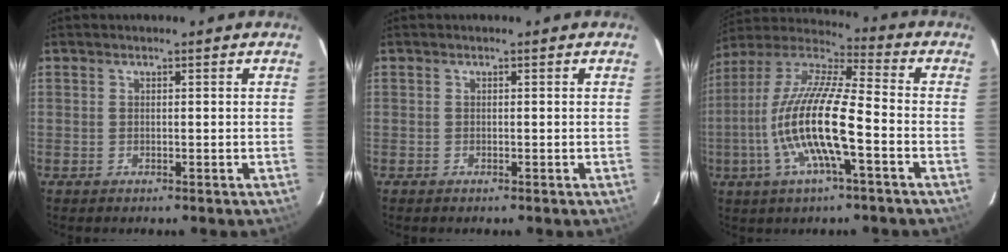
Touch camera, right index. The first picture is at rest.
{"total": 0.0}
{"total": 17.0, "force": [-4.6, 3.0, 16.0], "torque": [-0.313, -0.007, -0.095]}